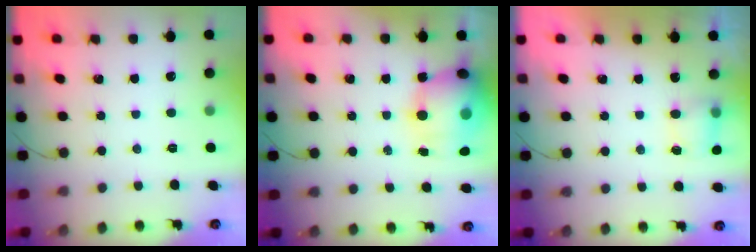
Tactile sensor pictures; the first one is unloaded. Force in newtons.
{"total": 16.9, "press": 16.4, "slide": 3.9}
{"total": 6.1, "press": 6.0, "slide": 1.1}